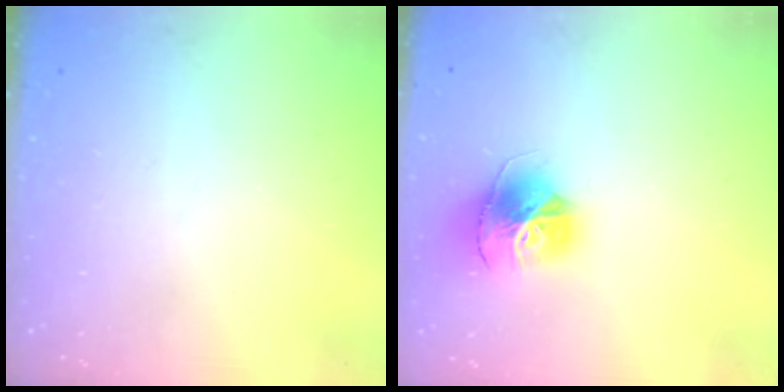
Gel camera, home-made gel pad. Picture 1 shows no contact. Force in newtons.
{"total": 15.6, "press": 15.5, "slide": 1.6}